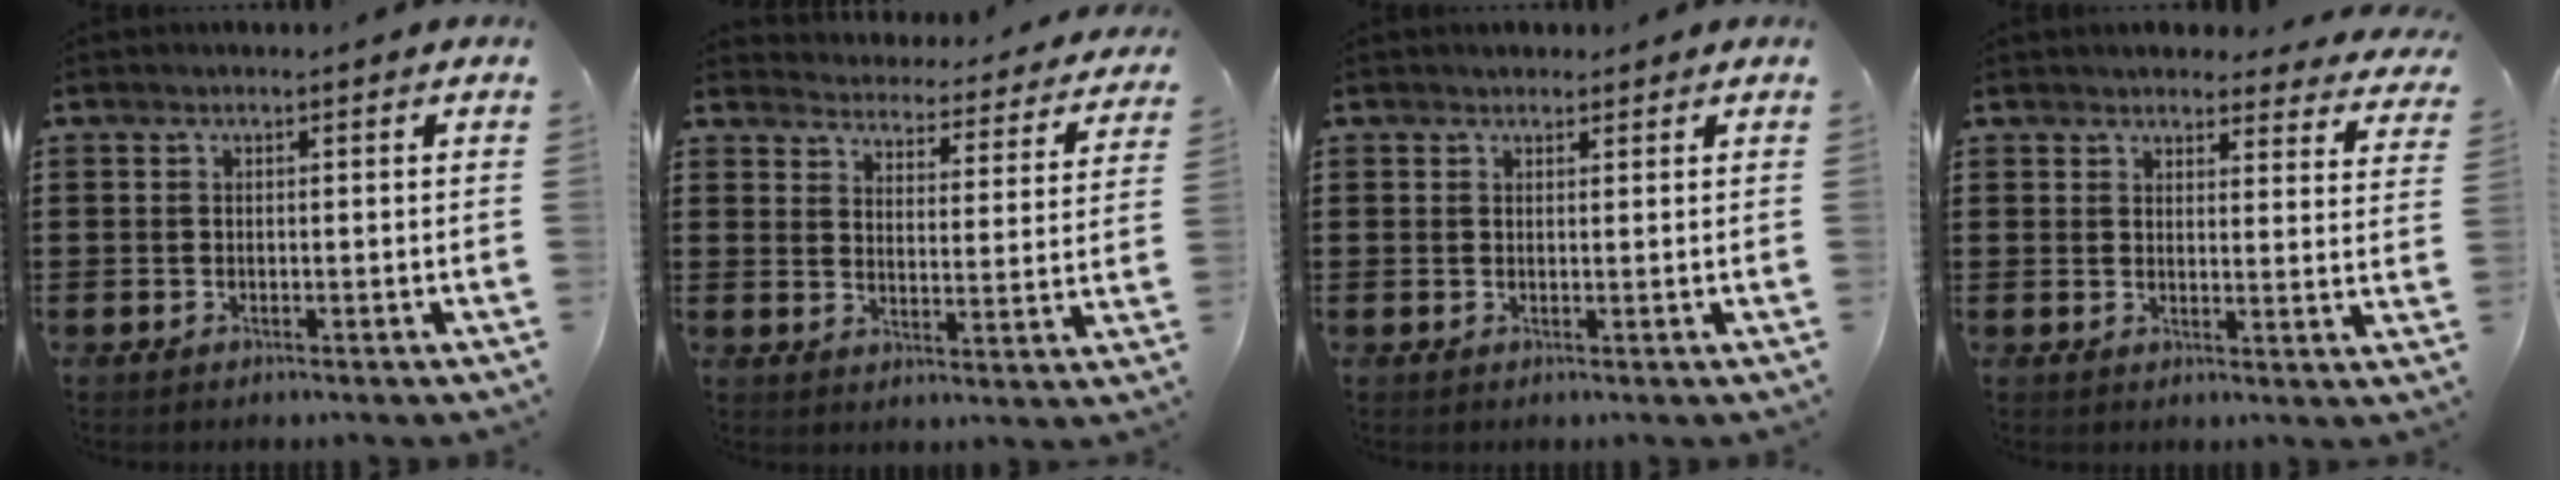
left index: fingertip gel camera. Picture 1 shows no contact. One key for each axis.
{"total": 4.0, "fx": 4.0, "fy": -0.1, "fz": -0.2, "tx": -0.013, "ty": -0.041, "tz": 0.063}
{"total": 1.3, "fx": 1.2, "fy": 0.6, "fz": 0.0, "tx": -0.003, "ty": 0.004, "tz": 0.024}
{"total": 3.7, "fx": 3.6, "fy": 0.6, "fz": 0.5, "tx": -0.016, "ty": -0.019, "tz": 0.064}